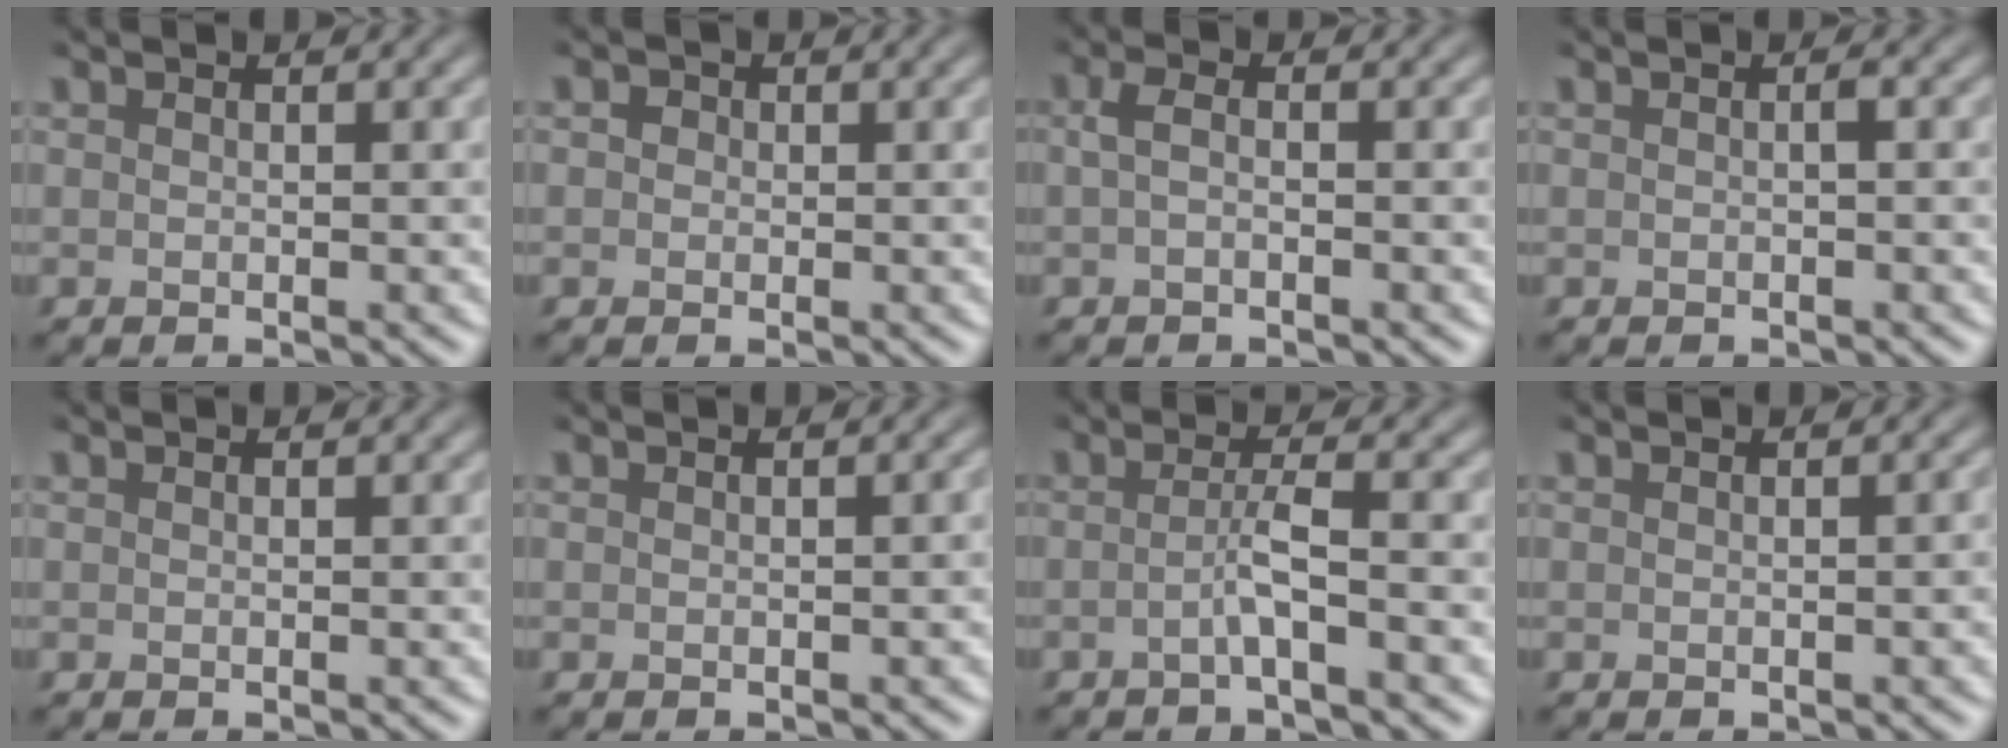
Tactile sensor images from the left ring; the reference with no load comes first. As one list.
[{"total": 1.1, "force": [0.3, 1.0, 0.4], "torque": [0.000, 0.002, -0.005]}, {"total": 1.3, "force": [-0.2, 0.4, 1.2], "torque": [-0.026, 0.002, -0.007]}, {"total": 0.5, "force": [0.0, 0.0, 0.5], "torque": [-0.010, 0.002, 0.001]}, {"total": 0.0}, {"total": 0.7, "force": [-0.3, 0.2, 0.6], "torque": [-0.006, 0.001, -0.001]}, {"total": 2.3, "force": [-0.8, 0.1, 2.2], "torque": [-0.040, 0.005, -0.023]}, {"total": 1.2, "force": [-0.2, 0.4, 1.1], "torque": [-0.006, 0.002, 0.000]}]